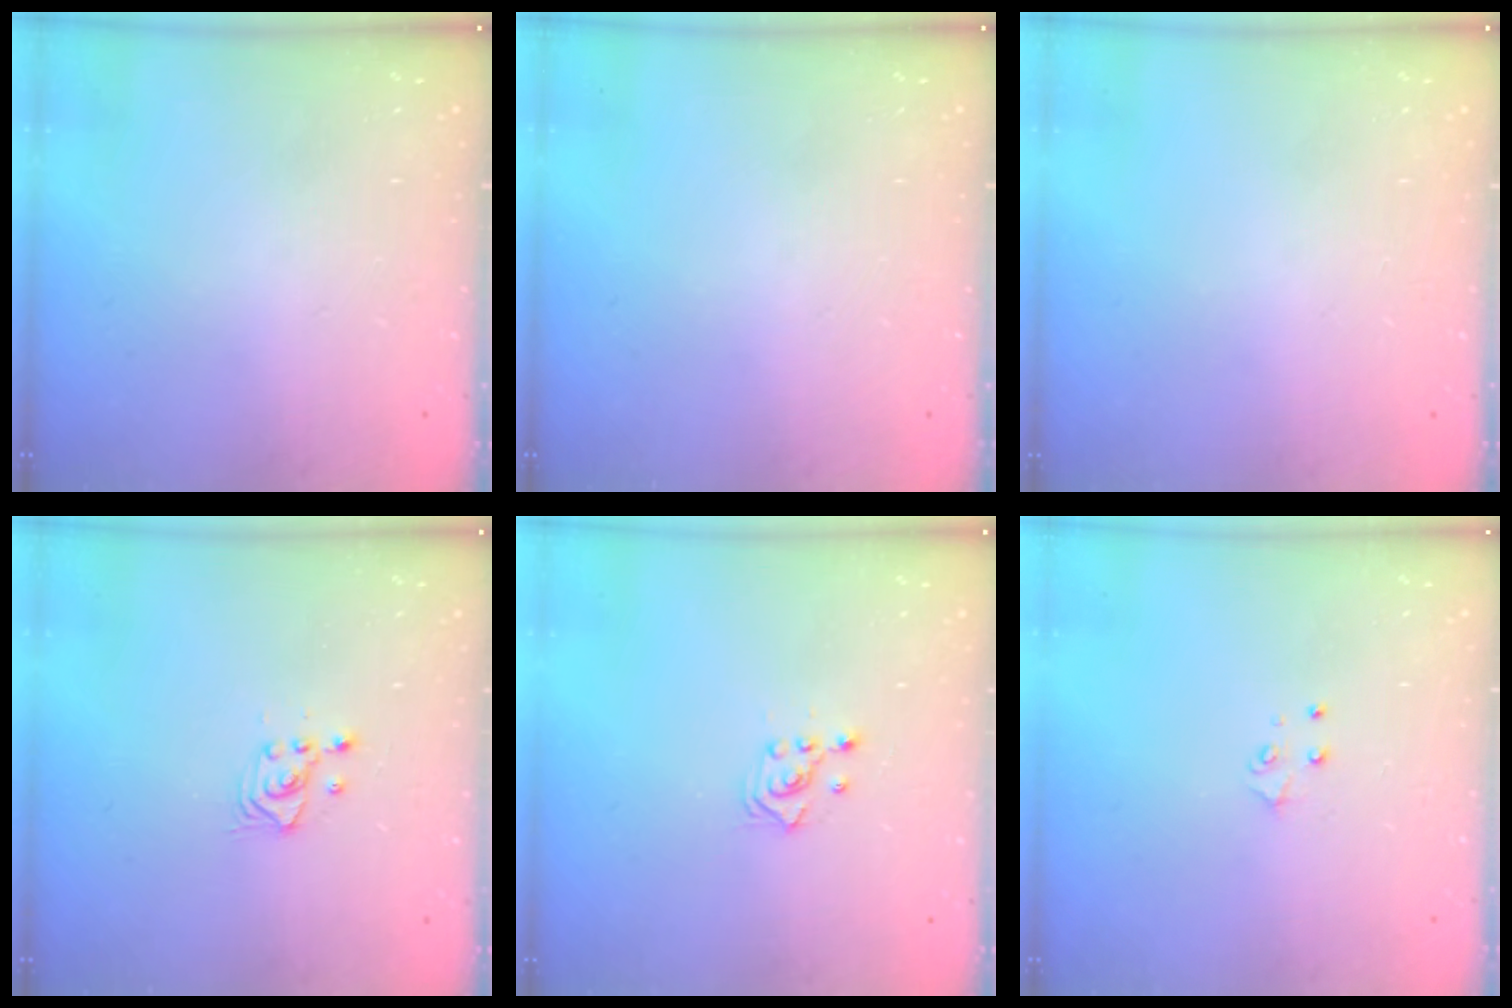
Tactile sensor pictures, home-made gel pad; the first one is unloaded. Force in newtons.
{"total": 0.0}
{"total": 0.0}
{"total": 3.2, "press": 3.2, "slide": 0.4}
{"total": 2.6, "press": 2.4, "slide": 1.0}
{"total": 4.2, "press": 4.2, "slide": 0.4}